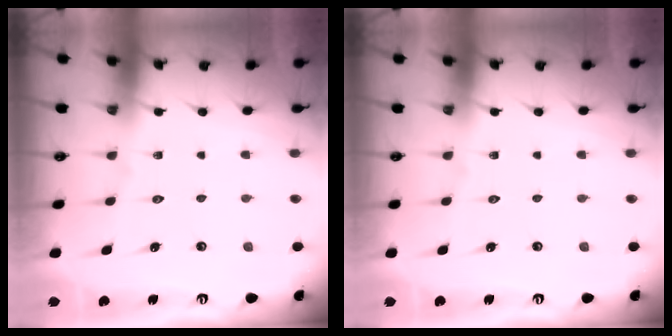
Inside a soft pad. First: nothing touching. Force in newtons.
{"total": 0.0}